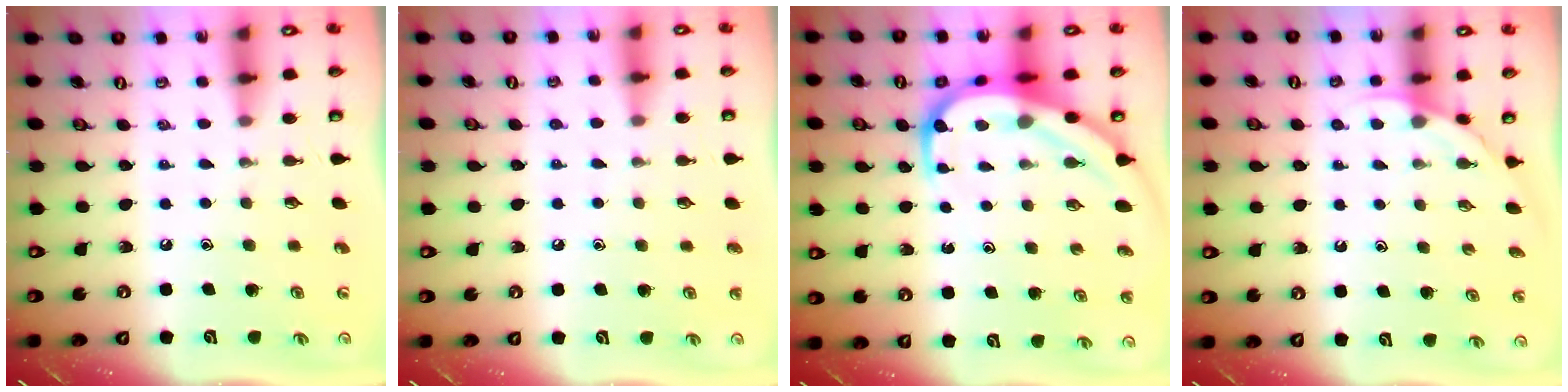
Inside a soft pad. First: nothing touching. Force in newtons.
{"total": 2.4, "press": 2.4, "slide": 0.2}
{"total": 11.3, "press": 11.3, "slide": 1.1}
{"total": 2.5, "press": 2.5, "slide": 0.2}